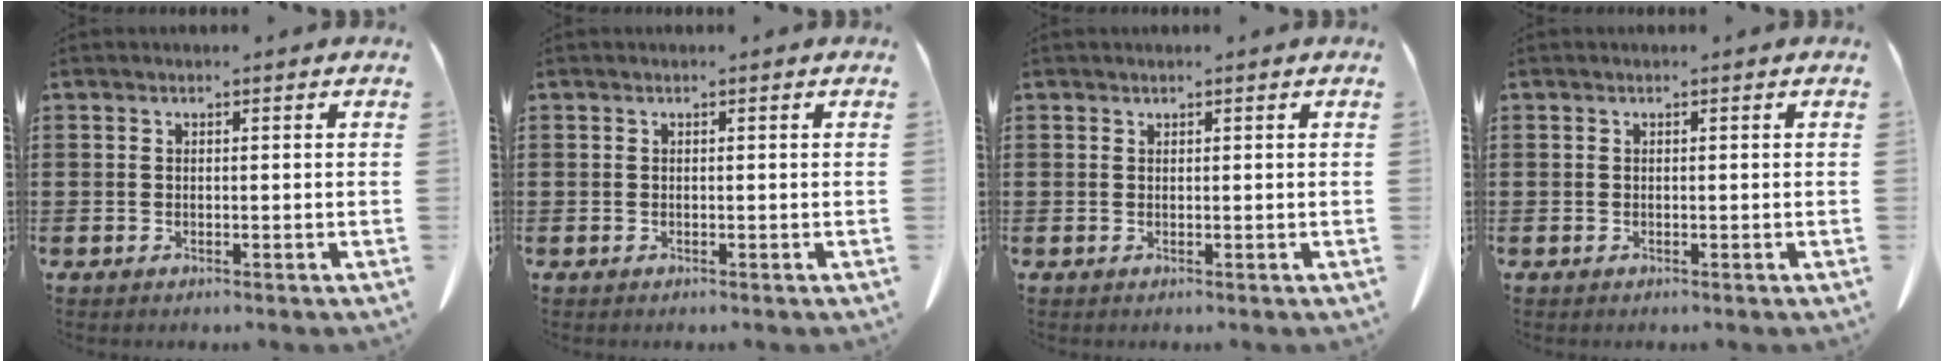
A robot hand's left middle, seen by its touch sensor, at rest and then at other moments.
{"total": 0.0}
{"total": 0.0}
{"total": 0.0}